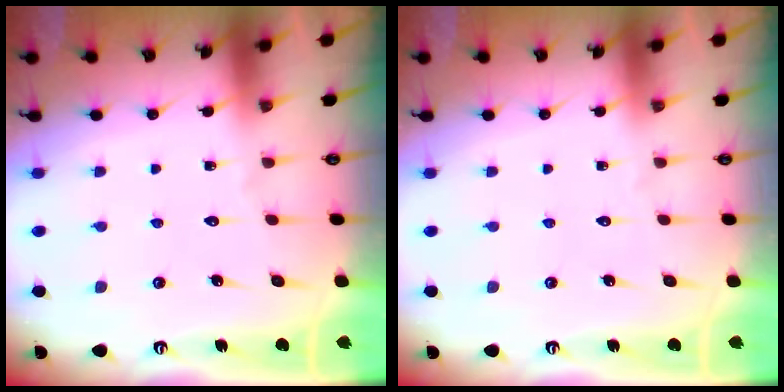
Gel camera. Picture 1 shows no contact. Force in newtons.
{"total": 0.0}